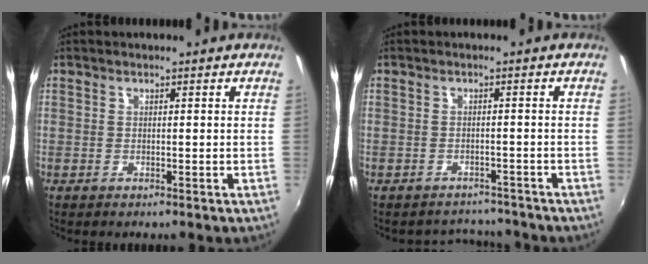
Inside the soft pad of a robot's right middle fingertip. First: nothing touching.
{"total": 4.9, "force": [-4.6, 1.6, -0.1], "torque": [-0.007, 0.006, -0.066]}